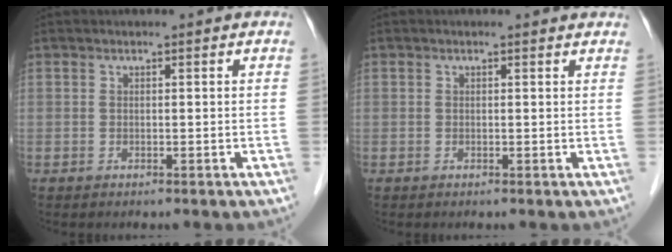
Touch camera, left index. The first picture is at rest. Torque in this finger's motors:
{"motor_torque": [0.40, -1.30, 0.05, 0.00]}